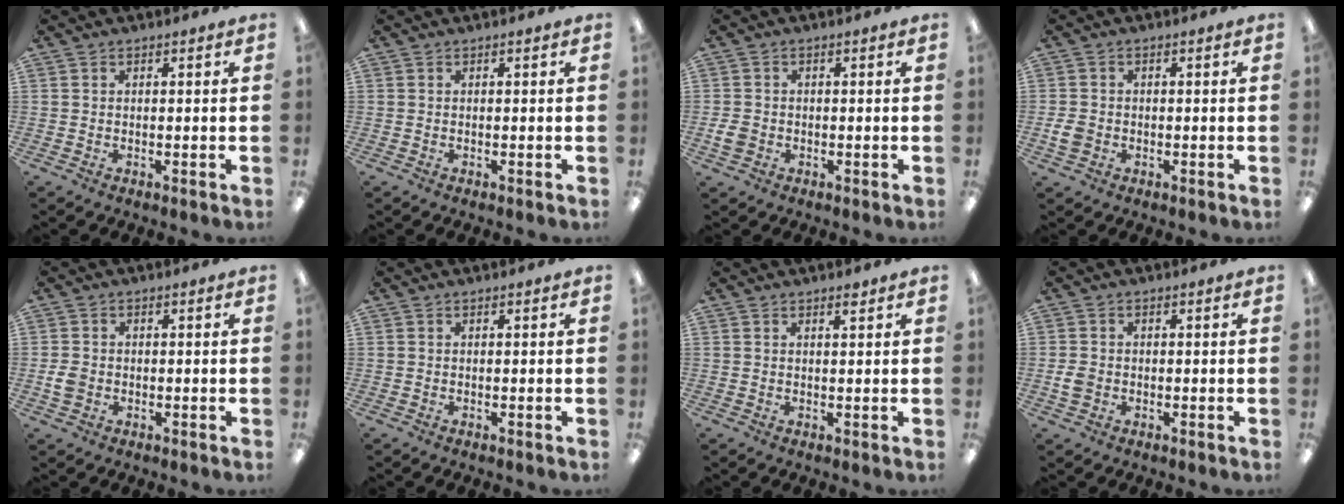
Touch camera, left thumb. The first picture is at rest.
{"total": 0.0}
{"total": 3.1, "force": [-0.7, 2.5, 1.6], "torque": [-0.033, 0.005, -0.014]}
{"total": 3.5, "force": [-0.7, 2.9, 1.8], "torque": [-0.029, 0.002, -0.015]}
{"total": 3.5, "force": [-0.6, 2.8, 1.9], "torque": [-0.032, 0.000, -0.013]}
{"total": 0.0}
{"total": 1.4, "force": [1.2, 0.2, 0.6], "torque": [-0.006, -0.004, 0.020]}
{"total": 3.1, "force": [-0.5, 2.5, 1.8], "torque": [-0.022, 0.004, -0.010]}